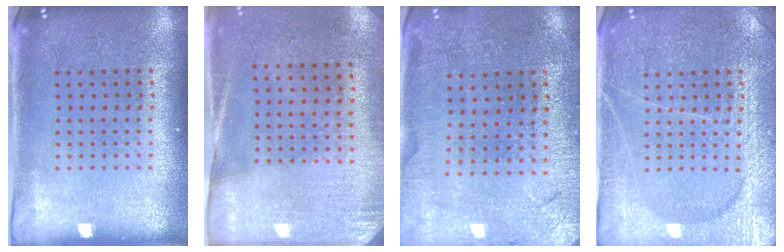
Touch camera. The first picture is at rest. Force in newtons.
{"total": 2.6, "press": 2.2, "slide": 1.3}
{"total": 0.5, "press": 0.5, "slide": 0.2}
{"total": 3.8, "press": 3.7, "slide": 0.8}